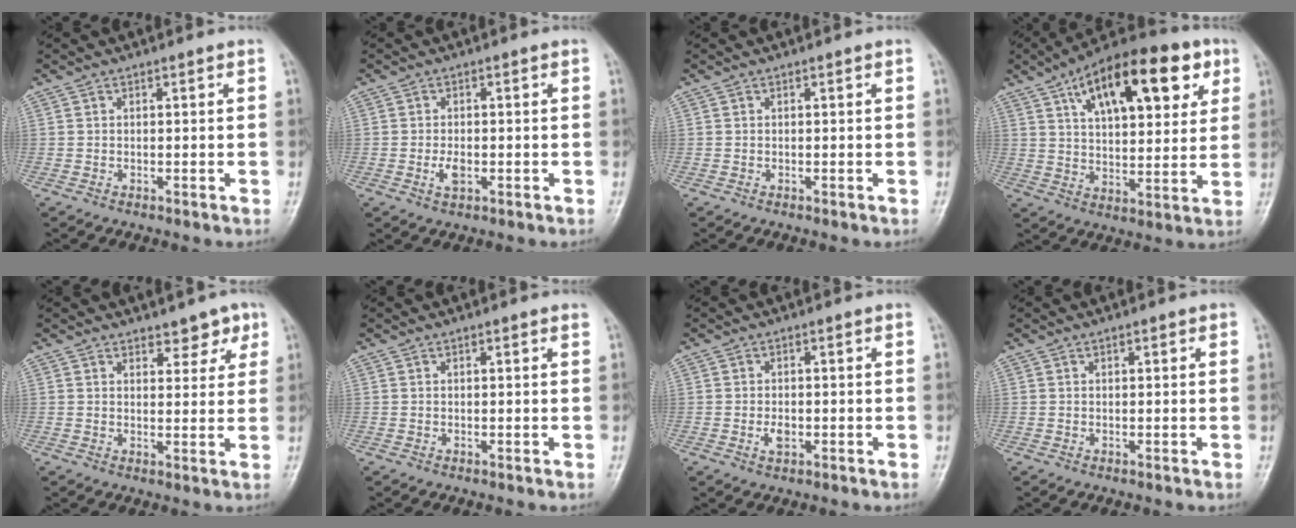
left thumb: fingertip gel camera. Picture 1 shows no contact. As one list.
[{"total": 2.7, "force": [-0.9, 1.5, 2.1], "torque": [-0.039, -0.001, -0.016]}, {"total": 0.0}, {"total": 22.2, "force": [9.8, 10.0, 17.1], "torque": [-0.230, -0.006, 0.154]}, {"total": 4.7, "force": [3.1, 2.6, 2.3], "torque": [0.004, -0.016, 0.041]}, {"total": 0.8, "force": [0.4, 0.2, 0.6], "torque": [-0.009, 0.001, 0.003]}, {"total": 2.2, "force": [-0.8, 1.4, 1.6], "torque": [-0.027, 0.001, -0.013]}, {"total": 1.1, "force": [0.5, 0.5, 0.9], "torque": [-0.009, 0.002, 0.004]}]